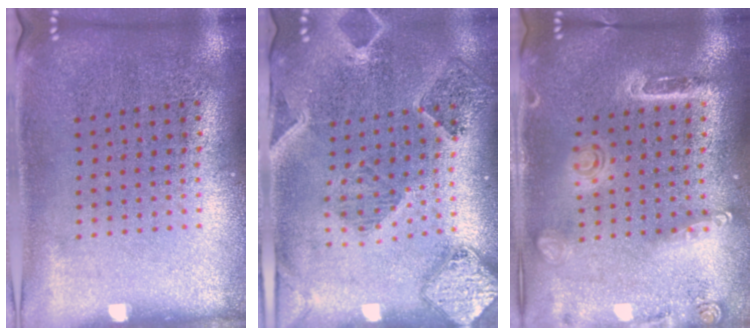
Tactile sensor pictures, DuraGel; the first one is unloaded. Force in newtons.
{"total": 1.6, "press": 1.5, "slide": 0.3}
{"total": 1.6, "press": 1.5, "slide": 0.6}